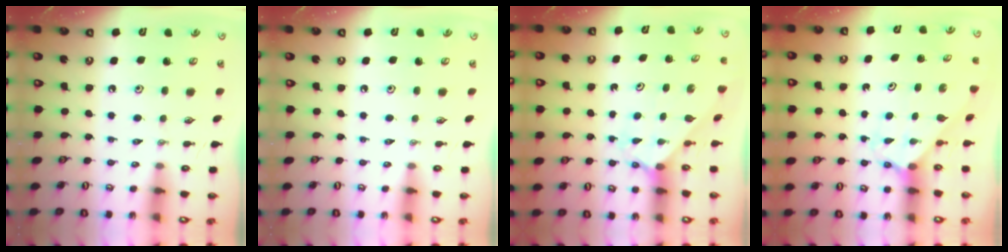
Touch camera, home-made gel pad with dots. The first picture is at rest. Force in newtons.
{"total": 0.0}
{"total": 1.9, "press": 1.9, "slide": 0.1}
{"total": 2.1, "press": 2.1, "slide": 0.1}